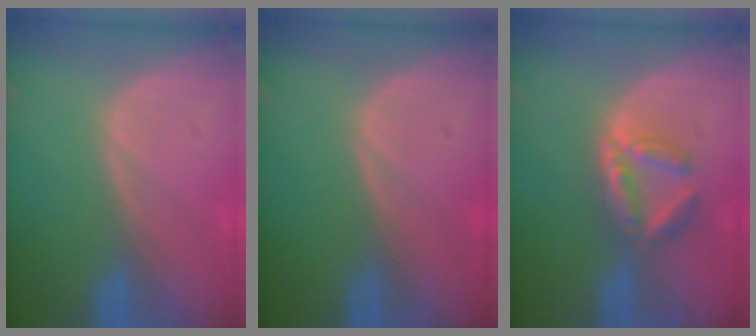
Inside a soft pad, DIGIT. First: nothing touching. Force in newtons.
{"total": 0.0}
{"total": 5.3, "press": 5.3, "slide": 0.8}